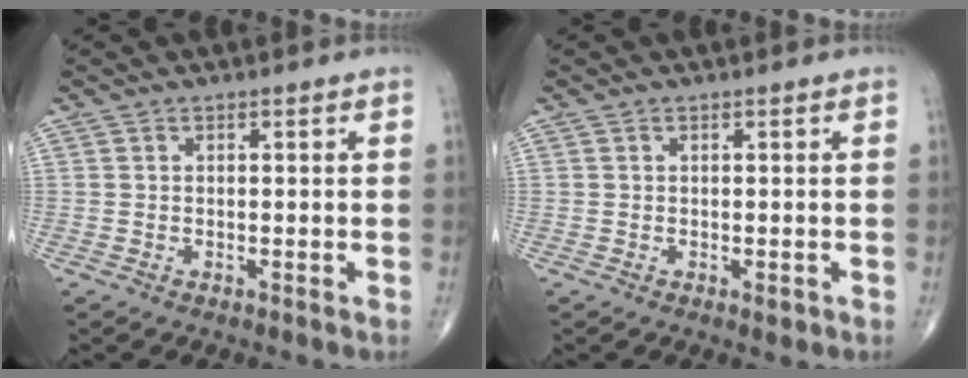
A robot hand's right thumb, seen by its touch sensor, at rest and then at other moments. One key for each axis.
{"total": 0.9, "fx": -0.3, "fy": 0.4, "fz": 0.8, "tx": -0.006, "ty": -0.003, "tz": -0.005}